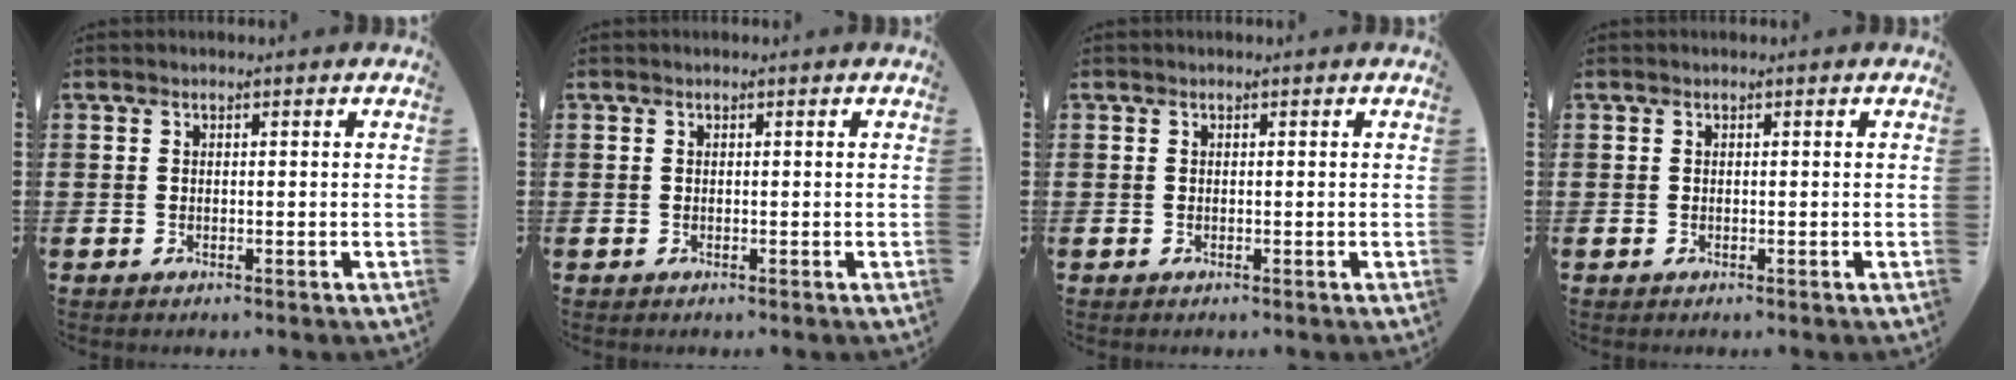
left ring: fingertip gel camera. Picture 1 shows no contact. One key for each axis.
{"total": 0.0}
{"total": 0.0}
{"total": 0.0}